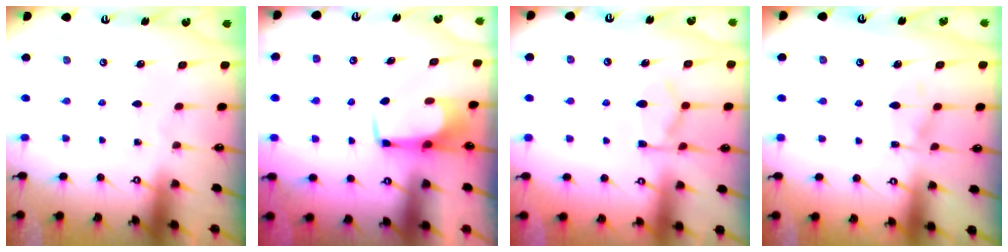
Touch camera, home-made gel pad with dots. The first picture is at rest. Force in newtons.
{"total": 1.8, "press": 1.7, "slide": 0.7}
{"total": 5.1, "press": 4.8, "slide": 1.8}
{"total": 6.7, "press": 6.7, "slide": 0.4}